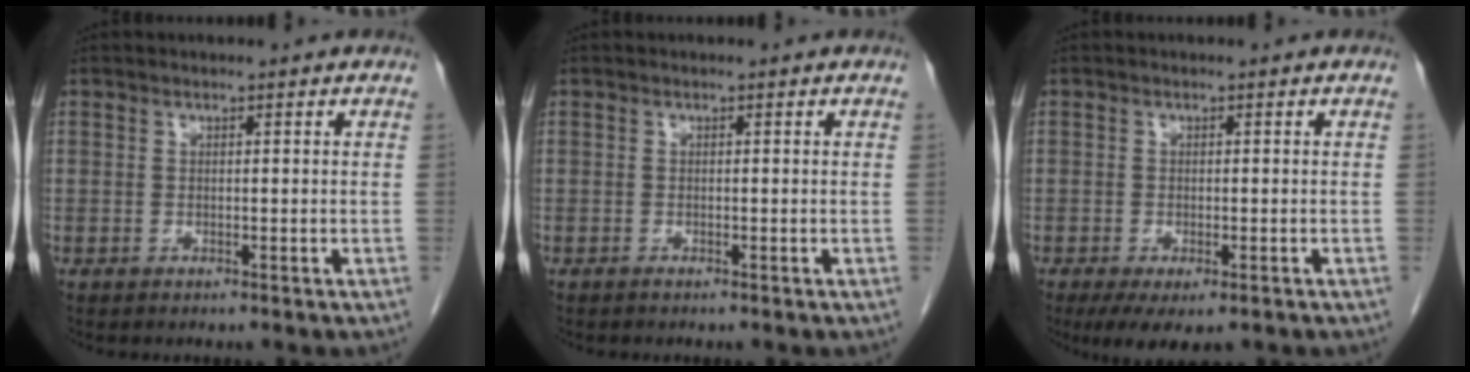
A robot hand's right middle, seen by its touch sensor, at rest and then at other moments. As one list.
[{"total": 0.0}, {"total": 5.7, "force": [-3.6, 2.2, 3.9], "torque": [-0.057, -0.013, -0.056]}]